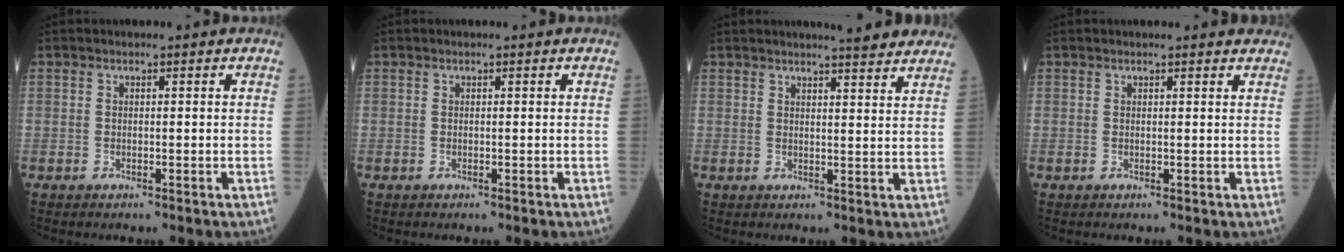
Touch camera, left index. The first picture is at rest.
{"total": 0.0}
{"total": 7.1, "force": [6.5, 0.6, 2.9], "torque": [-0.033, -0.002, 0.064]}
{"total": 3.8, "force": [3.6, 0.6, 1.0], "torque": [-0.009, 0.010, 0.026]}